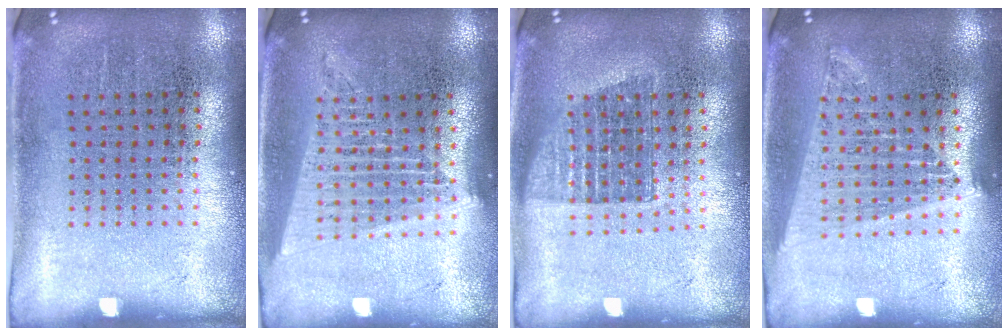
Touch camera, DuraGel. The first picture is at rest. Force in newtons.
{"total": 1.7, "press": 1.6, "slide": 0.7}
{"total": 1.4, "press": 1.1, "slide": 0.8}
{"total": 1.7, "press": 1.5, "slide": 0.8}